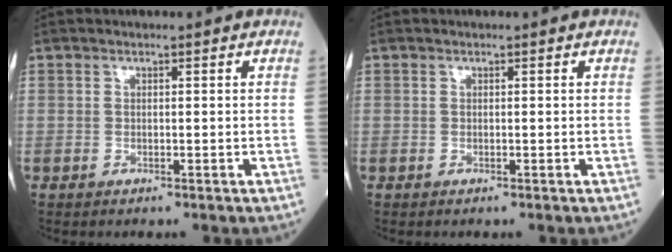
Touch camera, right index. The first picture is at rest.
{"total": 0.0}